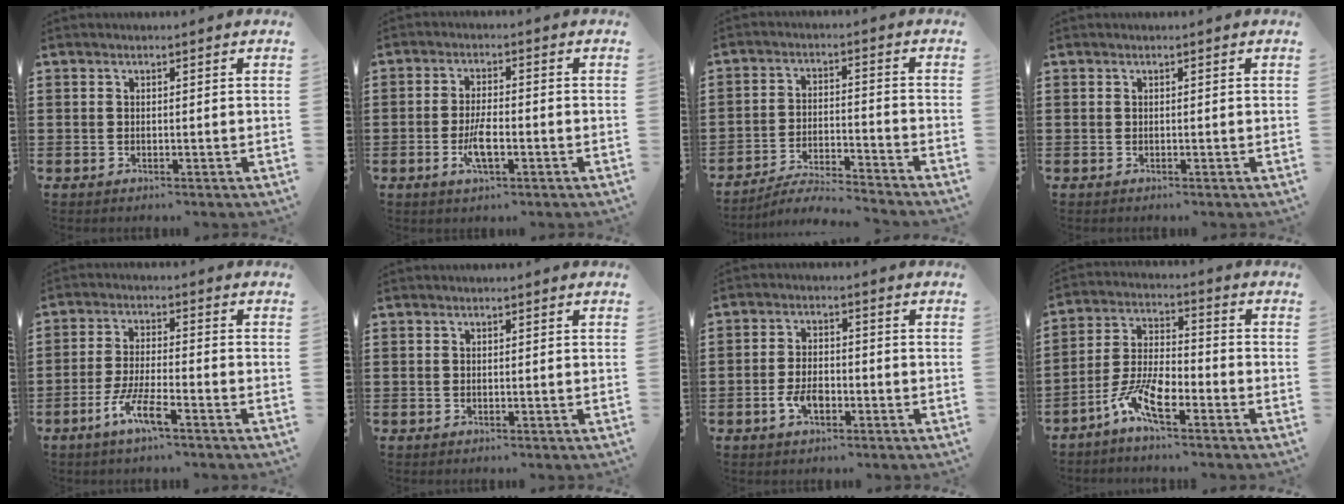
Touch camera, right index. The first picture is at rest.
{"total": 4.8, "force": [-1.6, 1.3, 4.3], "torque": [-0.084, -0.001, -0.032]}
{"total": 5.0, "force": [-4.9, 0.0, 1.2], "torque": [-0.029, -0.004, -0.099]}
{"total": 0.0}
{"total": 6.1, "force": [-3.8, 0.7, 4.8], "torque": [-0.111, -0.013, -0.075]}
{"total": 0.0}
{"total": 4.4, "force": [-1.8, 2.4, 3.2], "torque": [-0.076, -0.001, -0.037]}
{"total": 8.1, "force": [-5.1, 2.4, 5.8], "torque": [-0.142, -0.007, -0.101]}